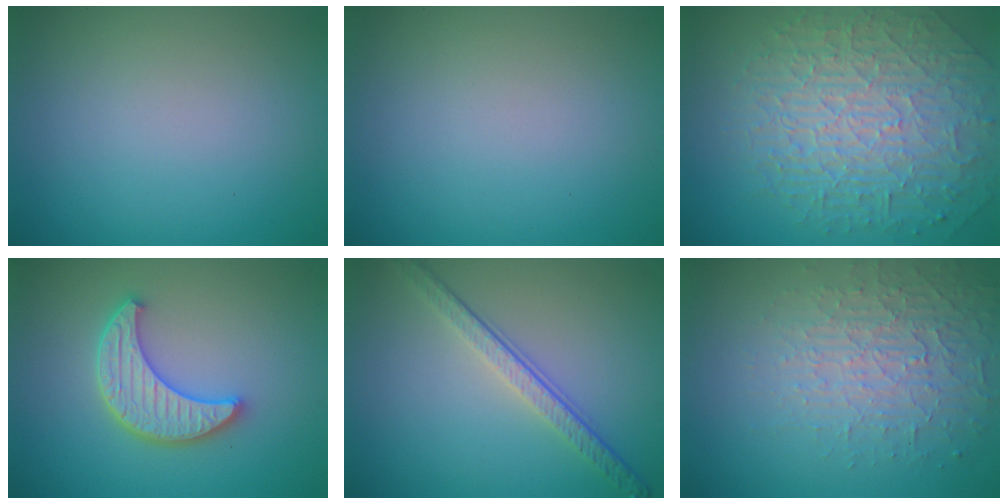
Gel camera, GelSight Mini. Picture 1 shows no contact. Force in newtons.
{"total": 0.0}
{"total": 9.6, "press": 6.2, "slide": 7.4}
{"total": 4.6, "press": 4.0, "slide": 2.3}
{"total": 4.0, "press": 2.8, "slide": 2.8}
{"total": 3.7, "press": 3.4, "slide": 1.5}